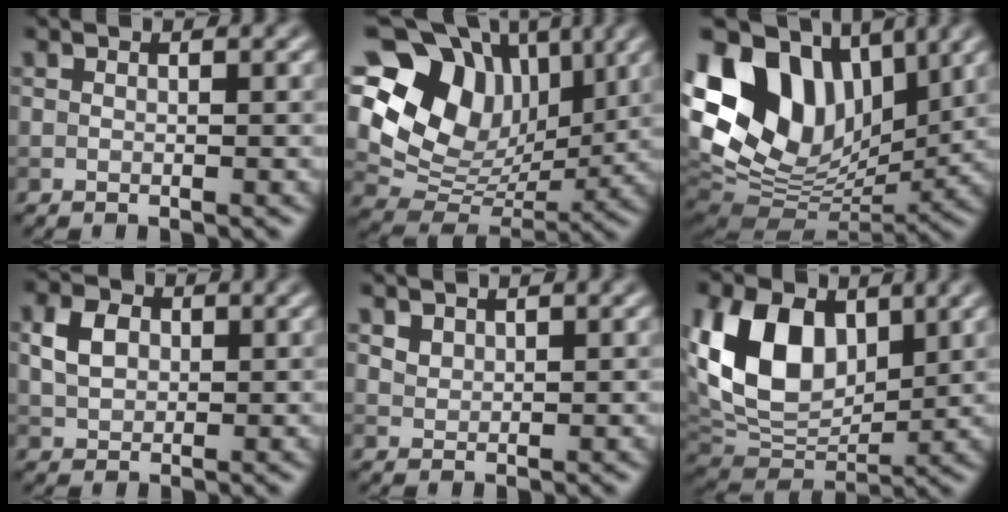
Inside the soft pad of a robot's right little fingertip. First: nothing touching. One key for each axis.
{"total": 12.1, "fx": 4.7, "fy": 9.0, "fz": 6.5, "tx": -0.134, "ty": 0.008, "tz": 0.090}
{"total": 15.4, "fx": 5.1, "fy": 10.5, "fz": 10.0, "tx": -0.191, "ty": 0.028, "tz": 0.097}
{"total": 3.3, "fx": 0.6, "fy": 2.5, "fz": 2.0, "tx": -0.046, "ty": 0.006, "tz": 0.009}
{"total": 1.3, "fx": 0.9, "fy": 0.9, "fz": 0.4, "tx": -0.012, "ty": -0.002, "tz": 0.020}
{"total": 10.9, "fx": 2.8, "fy": 7.4, "fz": 7.5, "tx": -0.166, "ty": -0.004, "tz": 0.049}